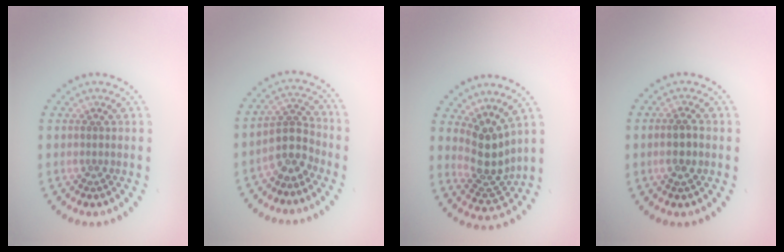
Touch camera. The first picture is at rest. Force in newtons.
{"total": 3.0, "press": 2.3, "slide": 1.9}
{"total": 3.9, "press": 2.9, "slide": 2.6}
{"total": 2.0, "press": 1.9, "slide": 0.6}